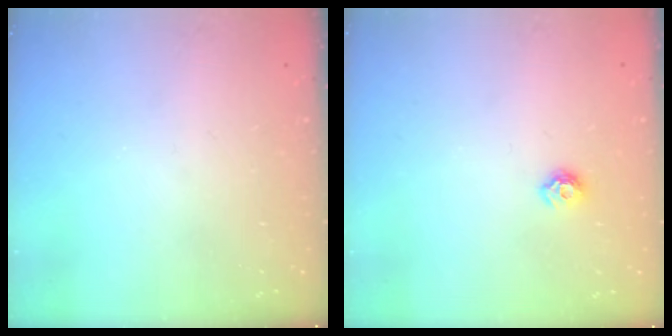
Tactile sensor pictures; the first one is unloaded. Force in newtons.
{"total": 6.1, "press": 6.1, "slide": 0.8}